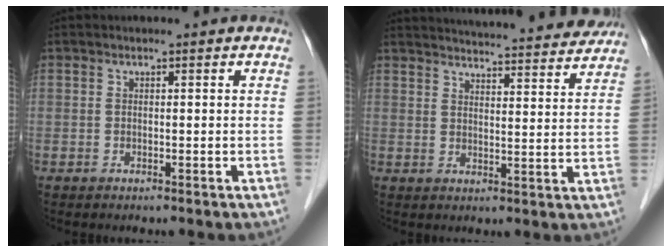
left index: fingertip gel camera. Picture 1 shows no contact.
{"total": 22.2, "force": [21.0, 2.0, 6.9], "torque": [-0.099, -0.019, 0.262]}